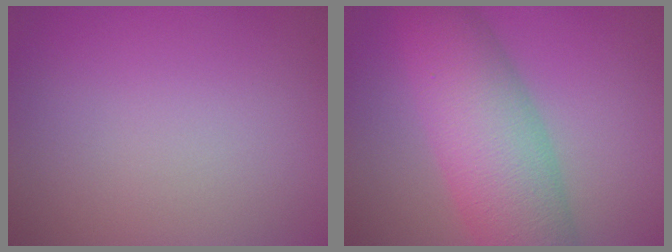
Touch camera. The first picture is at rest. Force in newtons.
{"total": 9.0, "press": 9.0, "slide": 0.2}